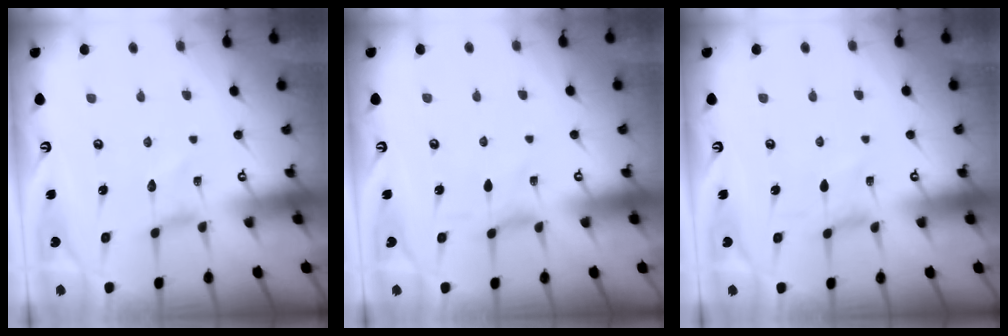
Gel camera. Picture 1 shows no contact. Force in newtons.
{"total": 0.0}
{"total": 0.0}